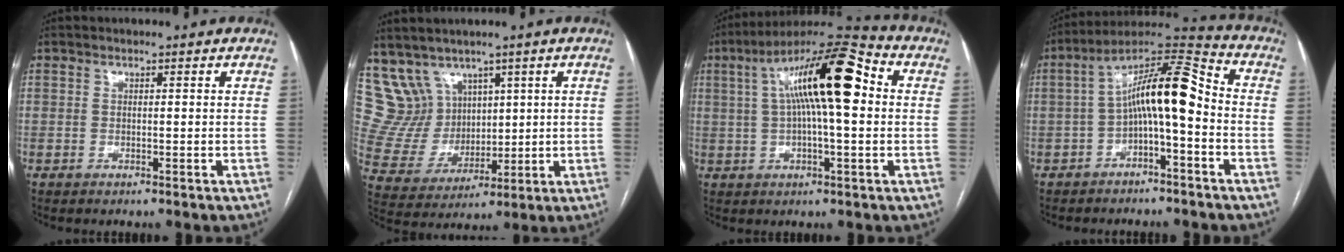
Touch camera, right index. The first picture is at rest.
{"total": 9.0, "force": [5.9, 6.6, 1.1], "torque": [-0.040, 0.046, 0.139]}
{"total": 16.8, "force": [3.1, 3.1, 16.2], "torque": [-0.279, 0.043, 0.043]}
{"total": 12.1, "force": [-1.3, 2.6, 11.8], "torque": [-0.203, 0.047, -0.023]}